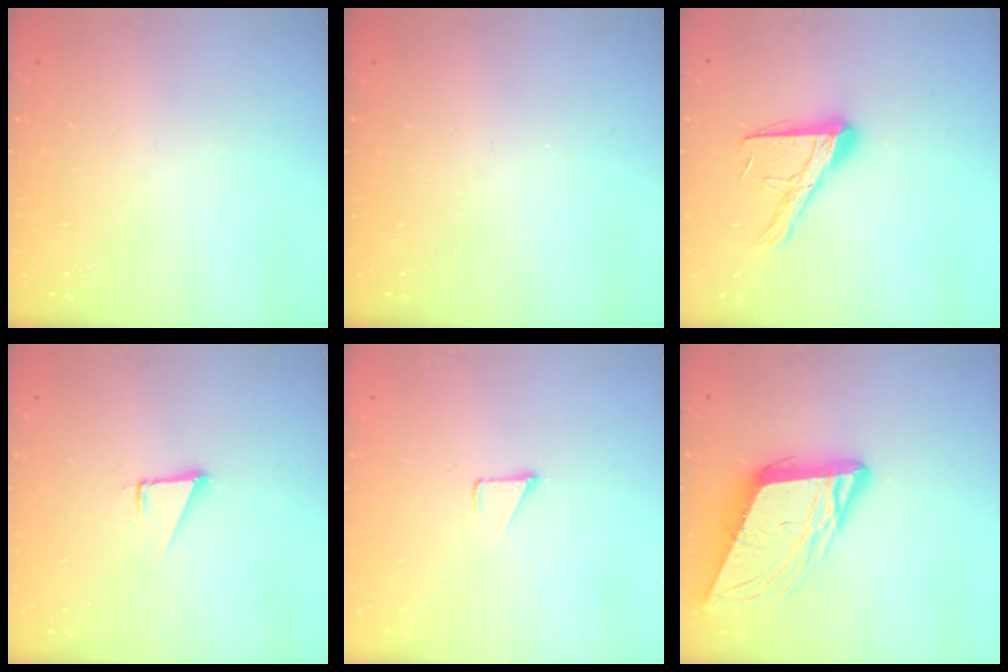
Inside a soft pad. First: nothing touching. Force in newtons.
{"total": 0.0}
{"total": 13.9, "press": 13.9, "slide": 1.2}
{"total": 1.9, "press": 1.9, "slide": 0.1}
{"total": 1.2, "press": 1.2, "slide": 0.1}
{"total": 11.6, "press": 11.2, "slide": 2.9}